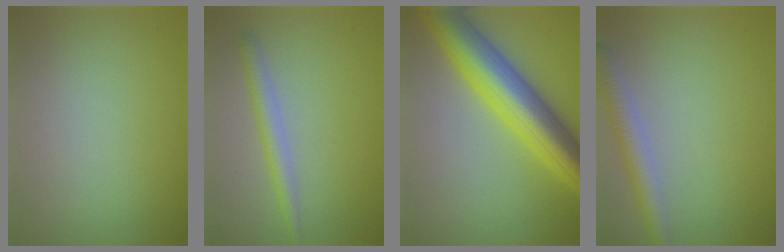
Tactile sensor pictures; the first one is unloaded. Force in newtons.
{"total": 2.2, "press": 2.2, "slide": 0.1}
{"total": 9.4, "press": 9.4, "slide": 0.2}
{"total": 3.3, "press": 3.3, "slide": 0.2}